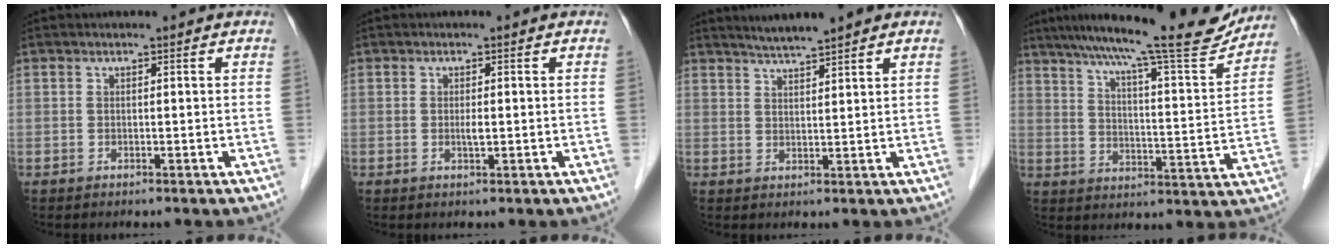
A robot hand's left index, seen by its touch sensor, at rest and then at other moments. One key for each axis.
{"total": 1.1, "fx": -0.2, "fy": 0.2, "fz": 1.1, "tx": -0.020, "ty": -0.005, "tz": -0.003}
{"total": 4.9, "fx": 4.2, "fy": -0.1, "fz": 2.5, "tx": -0.047, "ty": 0.015, "tz": 0.075}
{"total": 19.9, "fx": 17.3, "fy": 1.5, "fz": 9.6, "tx": -0.156, "ty": -0.018, "tz": 0.239}